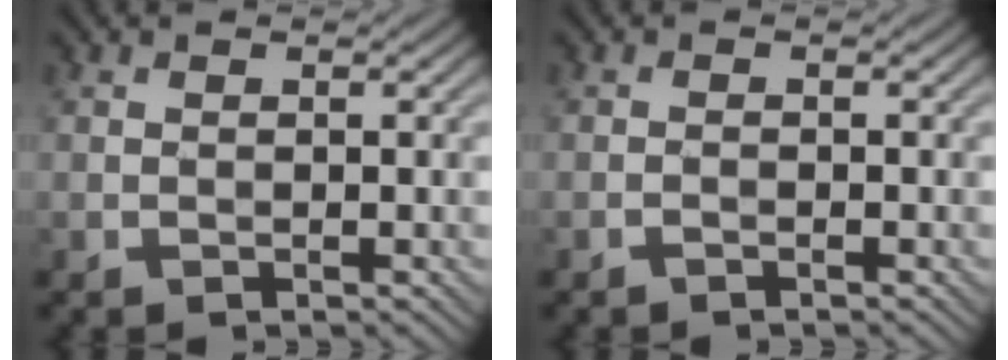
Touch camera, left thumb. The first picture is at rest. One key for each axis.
{"total": 0.7, "fx": -0.6, "fy": -0.3, "fz": 0.1, "tx": -0.004, "ty": 0.005, "tz": -0.010}